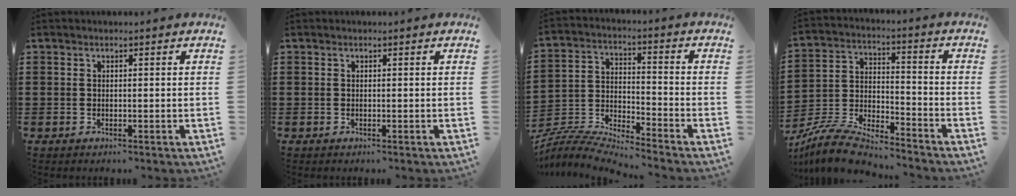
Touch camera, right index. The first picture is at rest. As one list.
[{"total": 0.0}, {"total": 6.2, "force": [-6.2, 0.2, 0.9], "torque": [-0.040, -0.011, -0.129]}, {"total": 8.3, "force": [-7.9, 0.9, 2.3], "torque": [-0.059, 0.002, -0.161]}]